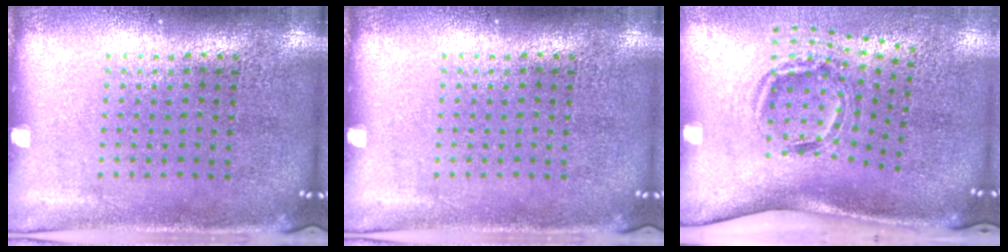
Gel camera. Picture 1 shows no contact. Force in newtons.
{"total": 0.0}
{"total": 1.9, "press": 1.3, "slide": 1.3}